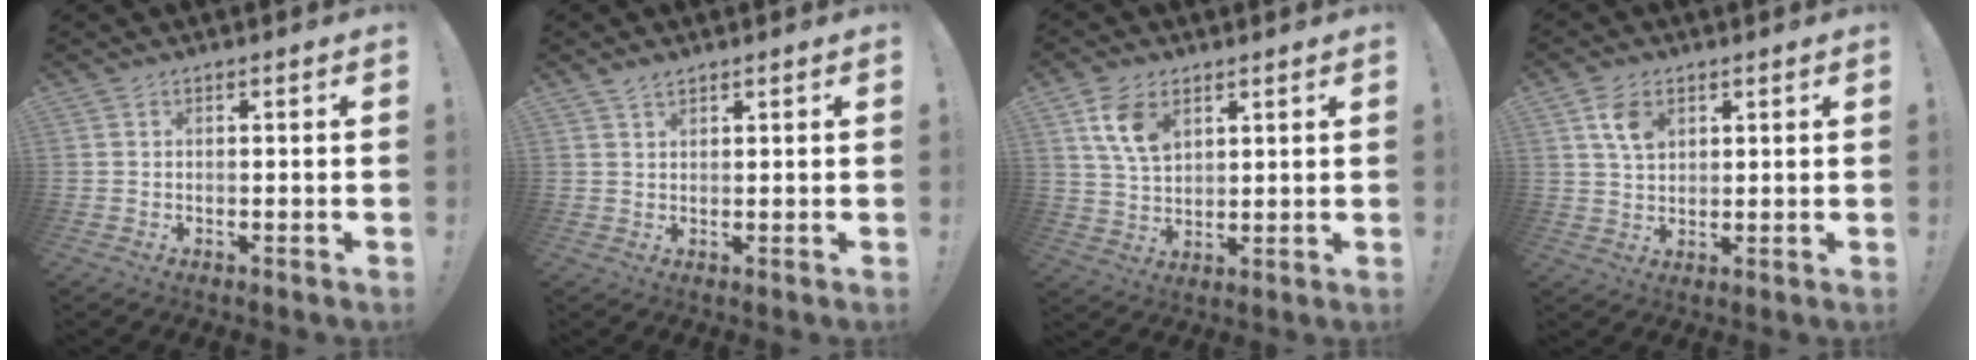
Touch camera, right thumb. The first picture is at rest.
{"total": 2.1, "force": [1.8, 0.9, 0.8], "torque": [-0.011, -0.008, 0.032]}
{"total": 9.8, "force": [4.9, 6.1, 6.0], "torque": [-0.113, -0.012, 0.094]}
{"total": 6.7, "force": [3.1, 4.3, 4.1], "torque": [-0.067, -0.005, 0.058]}